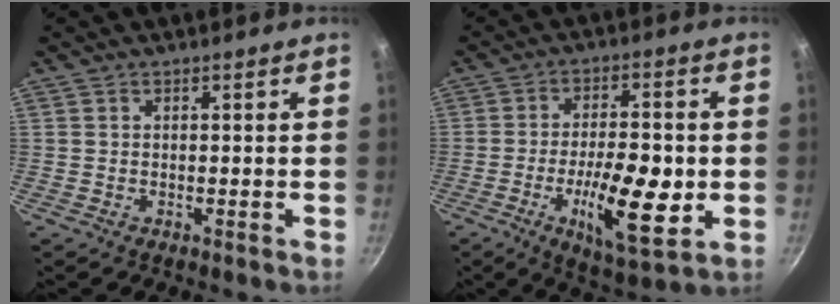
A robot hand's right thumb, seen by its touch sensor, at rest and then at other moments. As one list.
[{"total": 15.0, "force": [-3.4, 5.2, 13.6], "torque": [-0.216, 0.003, -0.052]}]